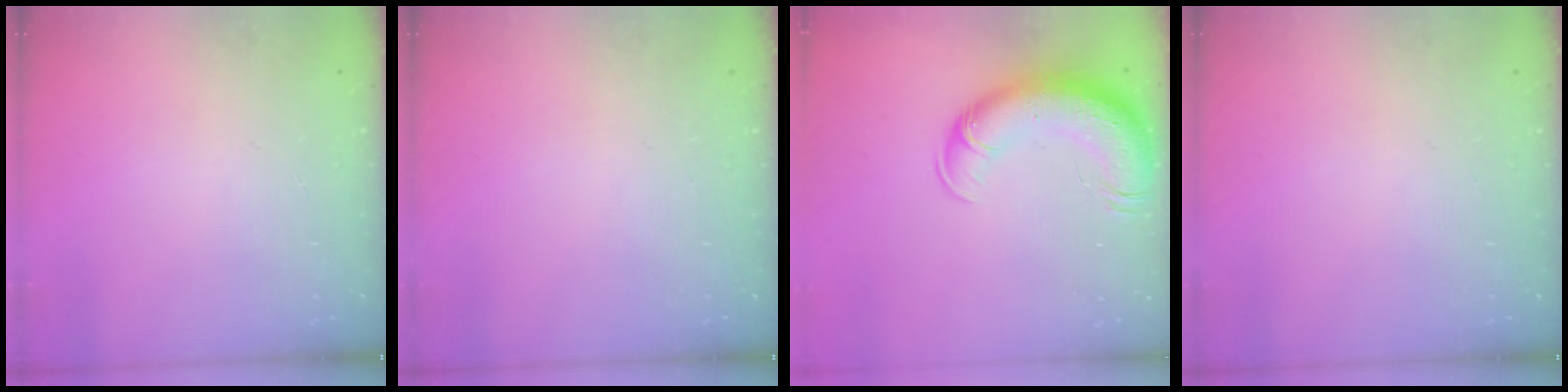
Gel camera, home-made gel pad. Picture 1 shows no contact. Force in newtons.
{"total": 0.0}
{"total": 15.5, "press": 15.1, "slide": 3.7}
{"total": 0.0}